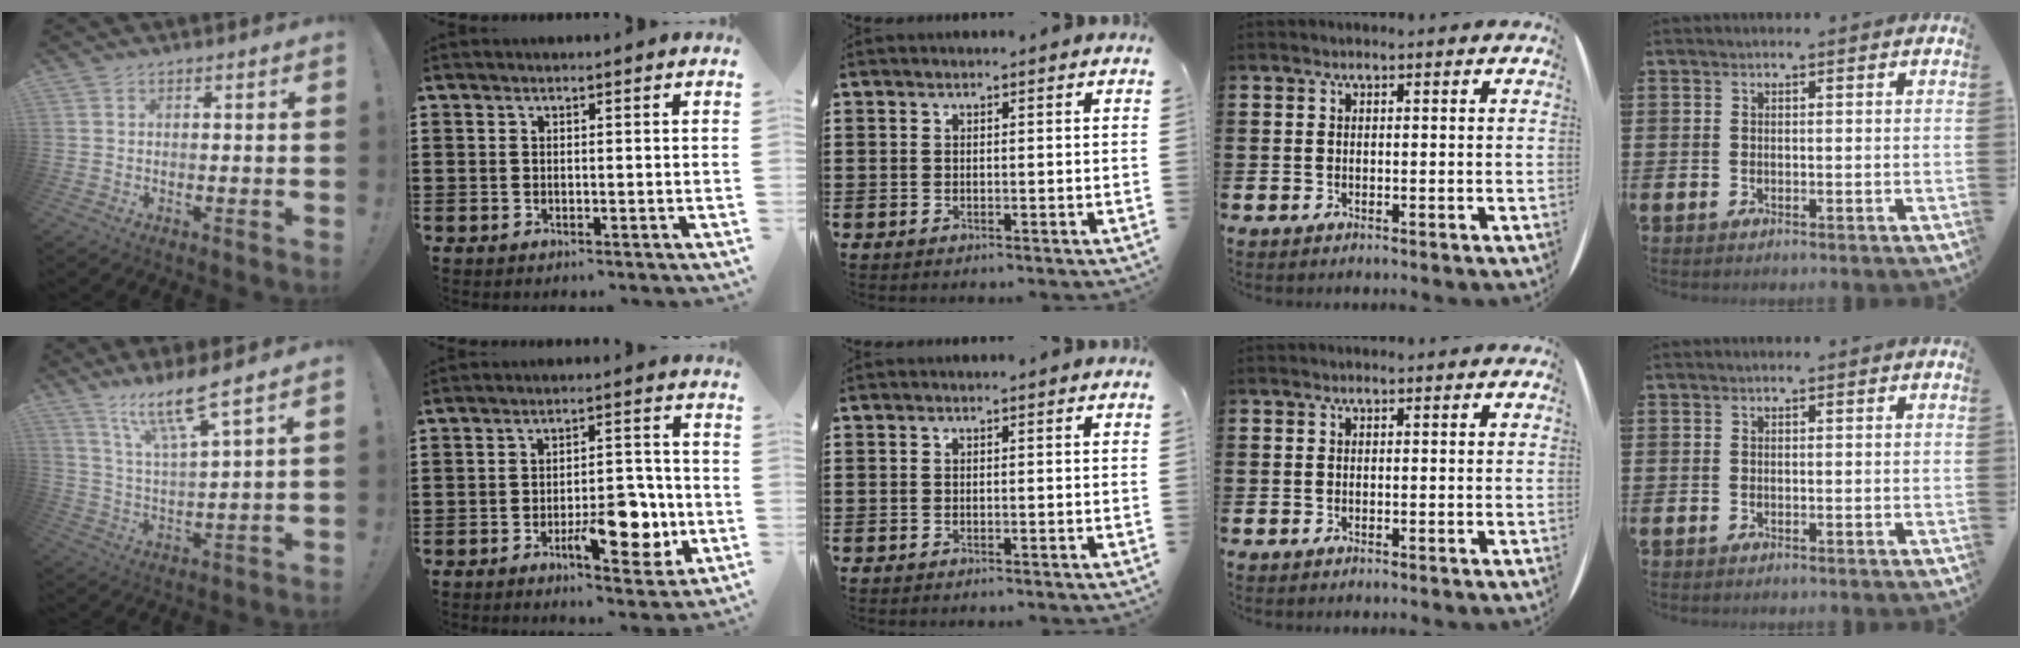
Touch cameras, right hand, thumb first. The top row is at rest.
{"thumb": {"total": 11.8, "force": [8.7, 1.0, 8.0], "torque": [-0.143, -0.045, 0.139]}, "index": {"total": 9.9, "force": [-3.2, 4.1, 8.4], "torque": [-0.110, -0.001, -0.048]}}